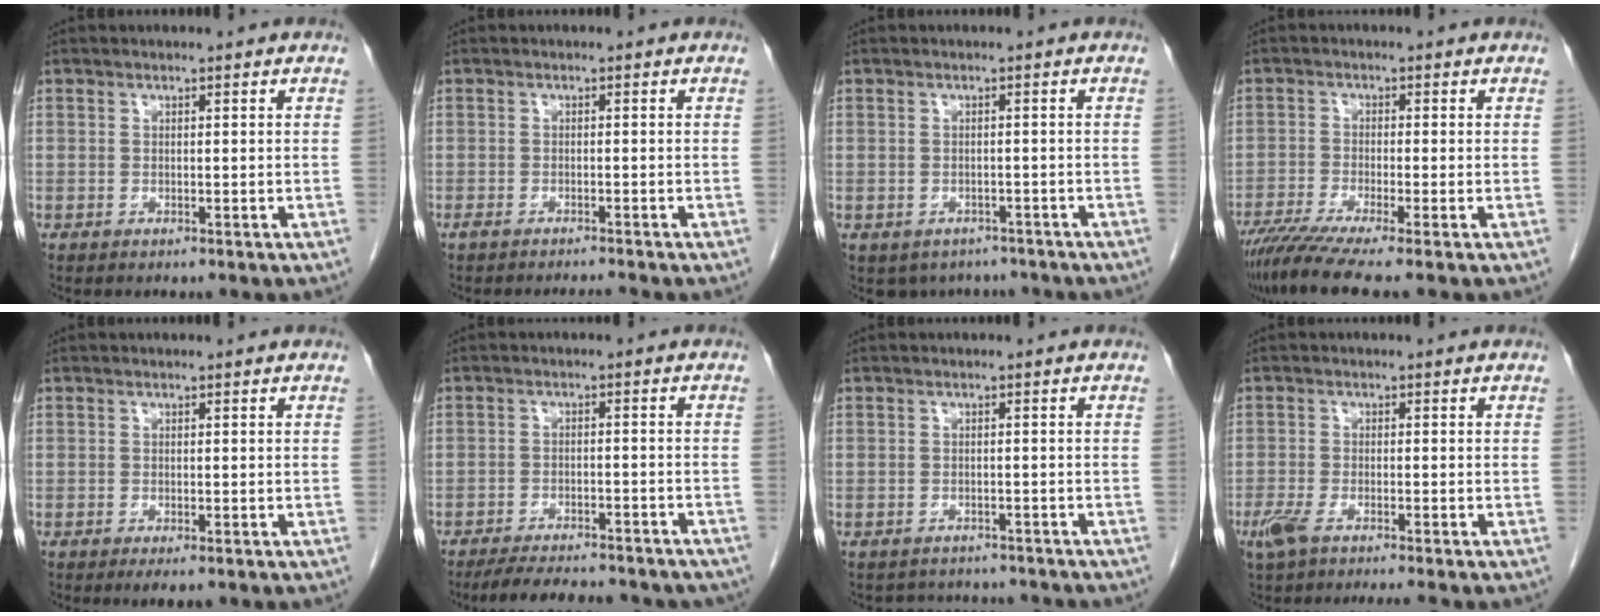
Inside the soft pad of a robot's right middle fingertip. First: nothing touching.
{"total": 2.6, "force": [-2.4, -0.4, 0.7], "torque": [-0.016, -0.003, -0.036]}
{"total": 5.4, "force": [-4.4, 3.0, 0.6], "torque": [0.008, 0.008, -0.054]}
{"total": 7.9, "force": [-6.1, -0.8, 4.9], "torque": [-0.080, -0.024, -0.105]}
{"total": 2.5, "force": [-1.6, 0.8, 1.7], "torque": [-0.020, -0.005, -0.021]}
{"total": 15.3, "force": [-13.5, 3.7, 6.3], "torque": [-0.112, -0.008, -0.174]}
{"total": 5.8, "force": [-5.5, 1.8, 0.4], "torque": [-0.003, 0.010, -0.064]}
{"total": 6.2, "force": [-4.8, 0.7, 3.9], "torque": [-0.063, -0.015, -0.077]}